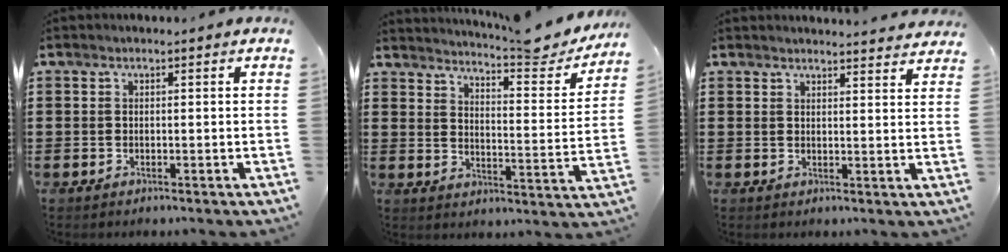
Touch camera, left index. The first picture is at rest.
{"total": 6.8, "force": [6.3, 0.3, 2.5], "torque": [-0.047, -0.045, 0.102]}
{"total": 2.8, "force": [2.8, -0.2, 0.1], "torque": [-0.002, -0.014, 0.052]}